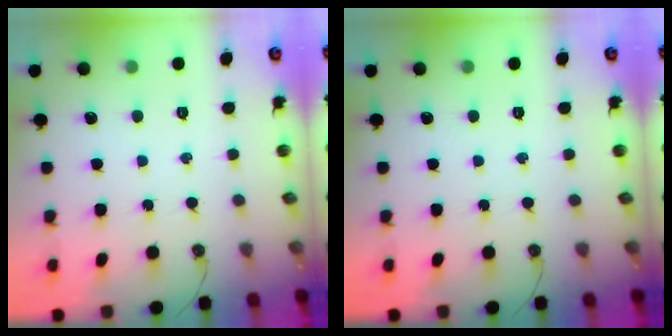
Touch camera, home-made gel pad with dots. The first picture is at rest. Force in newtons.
{"total": 0.0}